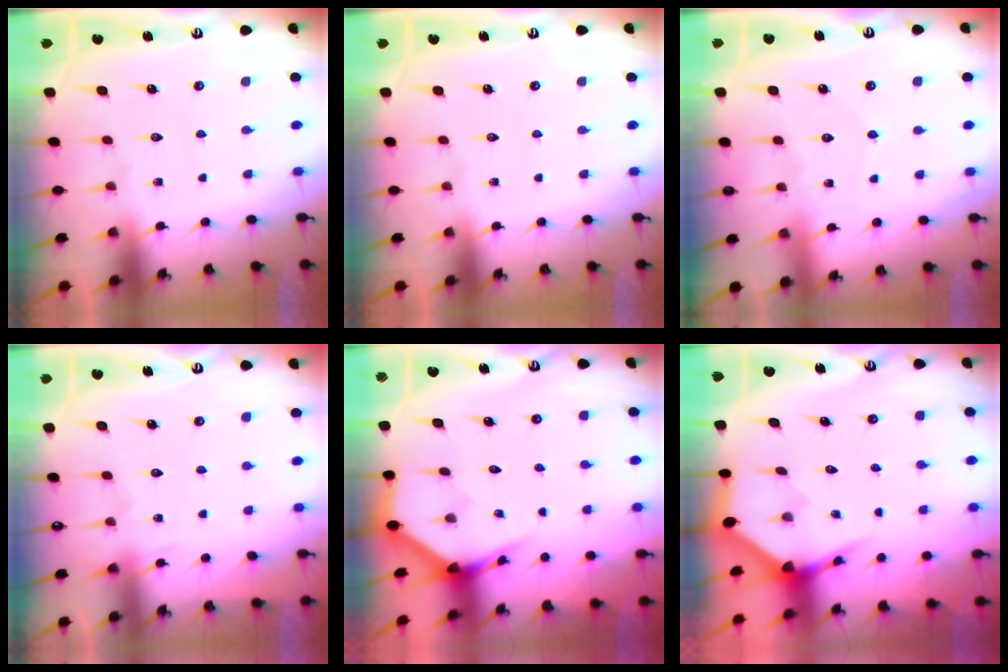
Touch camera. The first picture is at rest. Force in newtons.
{"total": 0.0}
{"total": 3.9, "press": 3.9, "slide": 0.5}
{"total": 3.9, "press": 3.9, "slide": 0.5}
{"total": 3.9, "press": 3.9, "slide": 0.4}
{"total": 3.4, "press": 3.4, "slide": 0.1}